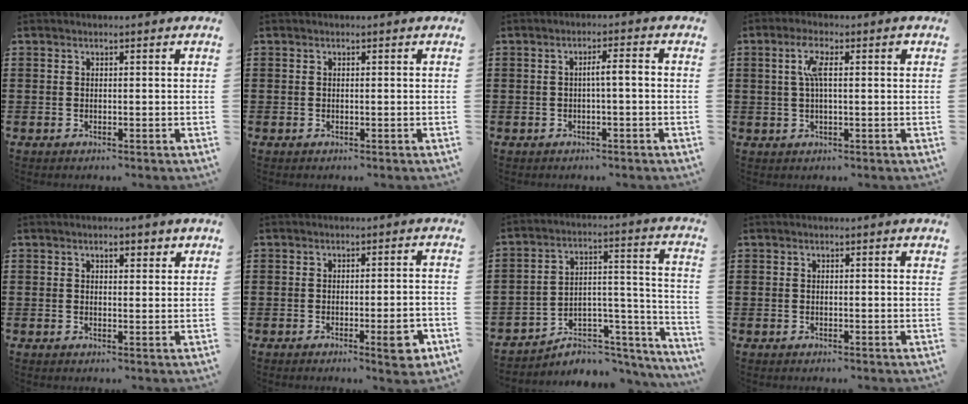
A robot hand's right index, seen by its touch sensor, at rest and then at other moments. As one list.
[{"total": 0.0}, {"total": 2.4, "force": [-0.5, 0.1, 2.3], "torque": [-0.043, 0.001, -0.011]}, {"total": 4.6, "force": [1.1, 1.1, 4.4], "torque": [-0.081, 0.006, 0.013]}, {"total": 2.1, "force": [1.5, 0.9, 1.2], "torque": [-0.011, -0.001, 0.023]}, {"total": 4.4, "force": [-2.0, 1.0, 3.8], "torque": [-0.056, -0.002, -0.030]}, {"total": 4.8, "force": [-3.8, 2.7, 1.2], "torque": [-0.027, 0.001, -0.073]}, {"total": 0.0}]